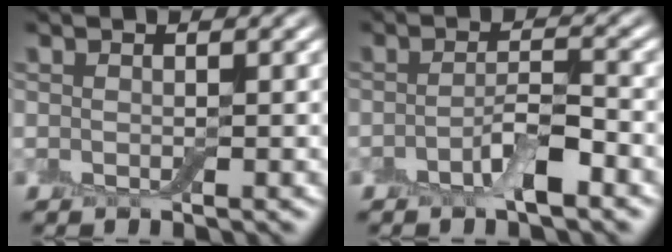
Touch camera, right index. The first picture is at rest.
{"total": 3.3, "force": [-1.7, 0.9, 2.7], "torque": [-0.048, 0.006, -0.034]}